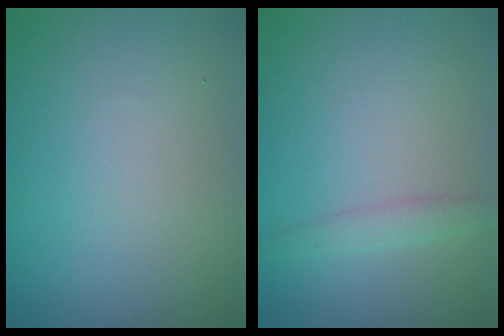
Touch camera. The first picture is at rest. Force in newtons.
{"total": 1.5, "press": 1.5, "slide": 0.0}